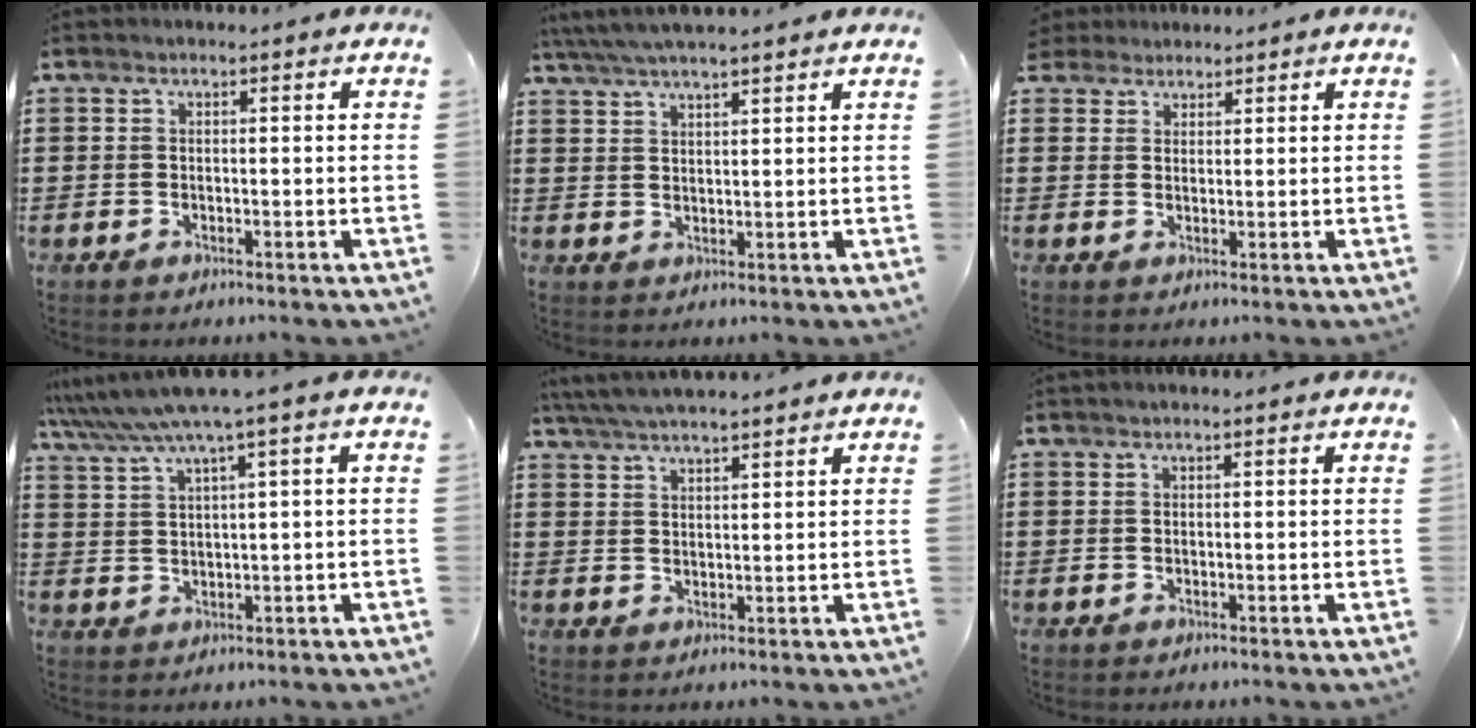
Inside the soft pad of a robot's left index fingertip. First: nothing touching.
{"total": 3.9, "force": [3.5, 0.1, 1.8], "torque": [-0.046, -0.007, 0.062]}
{"total": 2.1, "force": [1.7, 1.1, -0.2], "torque": [-0.004, 0.008, 0.034]}
{"total": 5.1, "force": [3.3, -0.4, 3.9], "torque": [-0.093, -0.017, 0.053]}
{"total": 4.4, "force": [4.1, 0.1, 1.5], "torque": [-0.043, -0.010, 0.075]}
{"total": 0.6, "force": [0.4, 0.1, 0.4], "torque": [-0.007, 0.002, 0.008]}